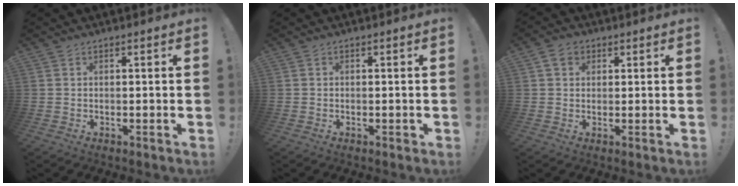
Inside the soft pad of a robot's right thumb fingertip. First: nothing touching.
{"total": 0.6, "force": [0.0, 0.5, 0.3], "torque": [-0.006, 0.003, 0.000]}
{"total": 4.4, "force": [2.0, 3.4, 2.0], "torque": [-0.031, 0.000, 0.037]}